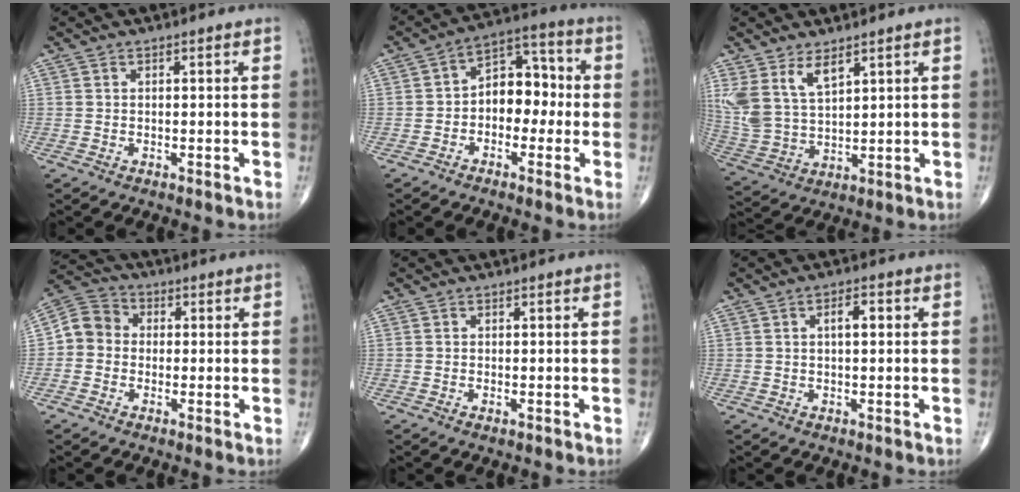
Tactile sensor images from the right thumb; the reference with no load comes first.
{"total": 9.8, "force": [-0.8, 6.7, 7.1], "torque": [-0.067, 0.040, -0.029]}
{"total": 10.1, "force": [5.8, 5.0, 6.7], "torque": [-0.136, -0.022, 0.131]}
{"total": 6.6, "force": [-0.5, 5.9, 2.9], "torque": [-0.037, 0.023, -0.025]}
{"total": 0.7, "force": [-0.3, 0.3, 0.6], "torque": [-0.009, -0.001, -0.005]}
{"total": 3.2, "force": [0.7, 1.4, 2.8], "torque": [-0.043, 0.005, 0.009]}